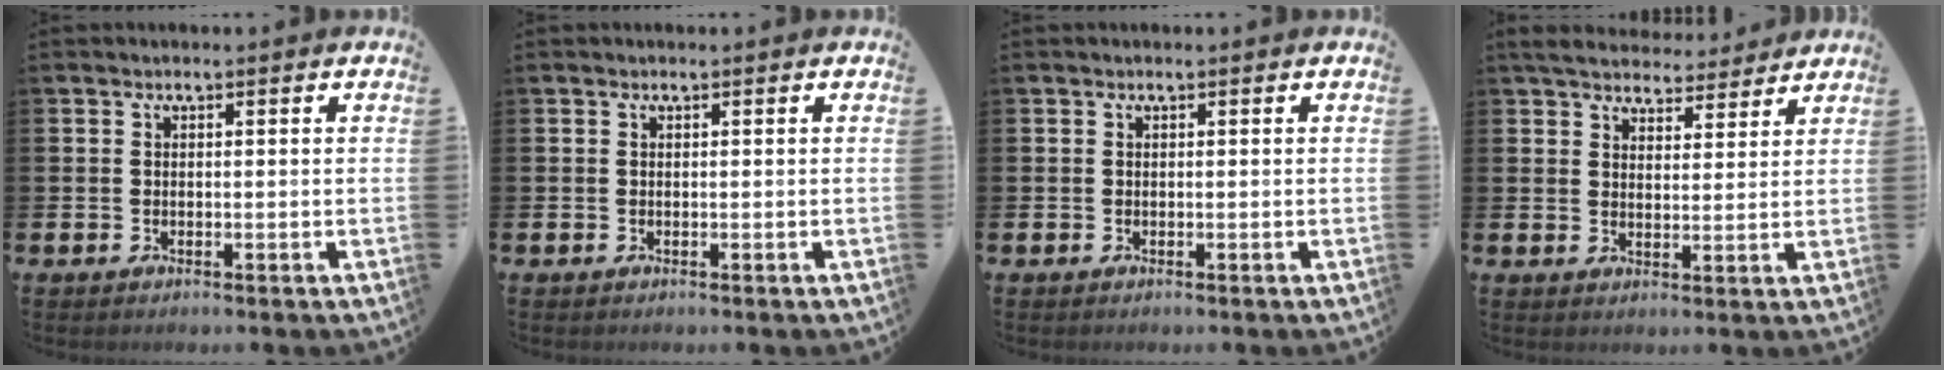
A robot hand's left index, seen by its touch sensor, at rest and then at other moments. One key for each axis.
{"total": 0.0}
{"total": 0.0}
{"total": 5.3, "fx": 5.0, "fy": 1.4, "fz": 0.6, "tx": -0.031, "ty": -0.027, "tz": 0.091}